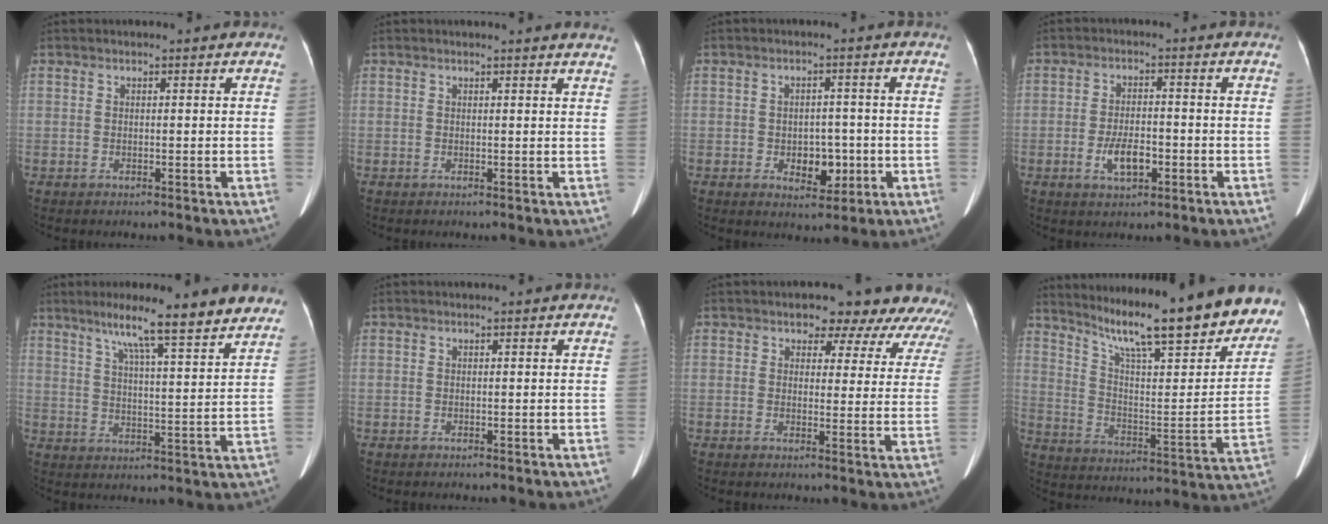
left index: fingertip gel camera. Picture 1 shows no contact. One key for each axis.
{"total": 4.0, "fx": 4.0, "fy": 0.0, "fz": 0.7, "tx": -0.011, "ty": -0.012, "tz": 0.020}
{"total": 4.8, "fx": -1.2, "fy": 3.3, "fz": 3.4, "tx": -0.047, "ty": 0.007, "tz": -0.006}
{"total": 5.0, "fx": -1.9, "fy": 2.1, "fz": 4.1, "tx": -0.084, "ty": 0.000, "tz": -0.028}
{"total": 15.4, "fx": 12.0, "fy": 0.4, "fz": 9.5, "tx": -0.132, "ty": 0.015, "tz": 0.160}
{"total": 0.0}
{"total": 12.2, "fx": 10.1, "fy": 5.6, "fz": 3.8, "tx": -0.002, "ty": -0.006, "tz": 0.088}
{"total": 26.8, "fx": 22.5, "fy": 3.5, "fz": 14.2, "tx": -0.218, "ty": -0.059, "tz": 0.307}